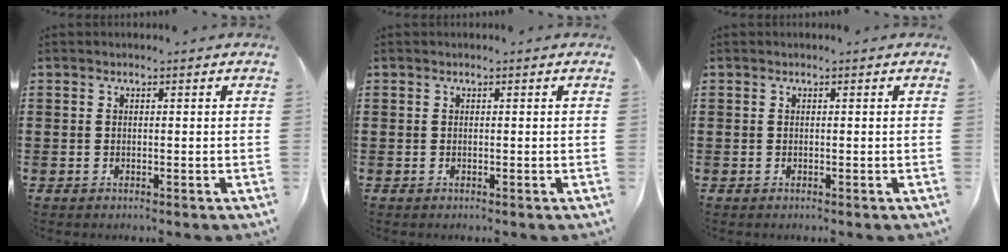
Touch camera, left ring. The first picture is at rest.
{"total": 0.0}
{"total": 0.0}